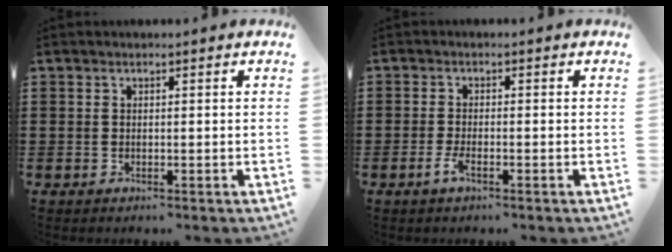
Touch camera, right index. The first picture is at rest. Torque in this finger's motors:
{"motor_torque": [1.58, 0.56, 0.31, 0.08]}